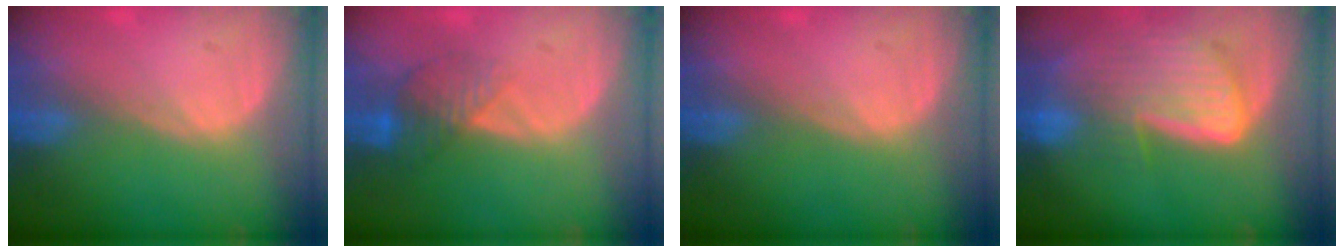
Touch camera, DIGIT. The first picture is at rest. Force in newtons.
{"total": 4.3, "press": 3.8, "slide": 2.1}
{"total": 0.0}
{"total": 9.2, "press": 8.0, "slide": 4.7}